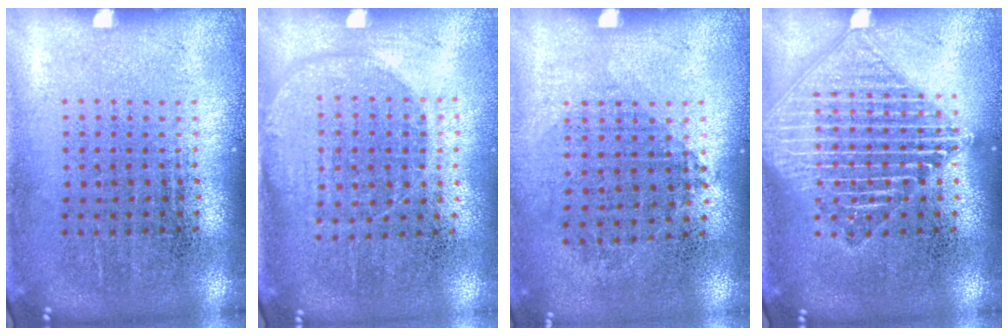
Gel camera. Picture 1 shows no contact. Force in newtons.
{"total": 1.5, "press": 1.4, "slide": 0.8}
{"total": 0.9, "press": 0.8, "slide": 0.4}
{"total": 2.6, "press": 2.6, "slide": 0.3}